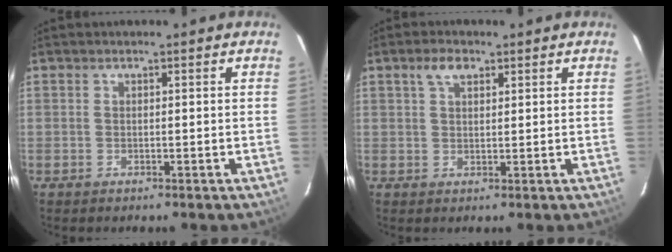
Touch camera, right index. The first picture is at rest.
{"total": 3.3, "force": [1.8, 1.8, 2.1], "torque": [-0.038, 0.010, 0.032]}